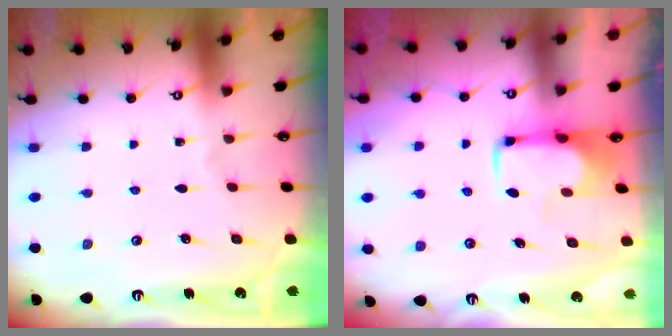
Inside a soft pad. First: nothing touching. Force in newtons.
{"total": 1.7, "press": 1.7, "slide": 0.4}